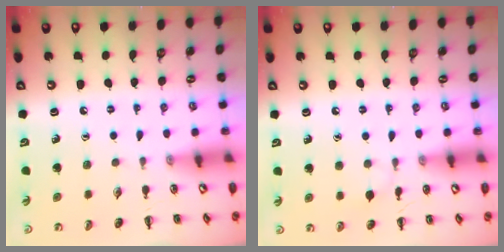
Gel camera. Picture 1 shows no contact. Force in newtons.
{"total": 5.4, "press": 5.1, "slide": 1.8}